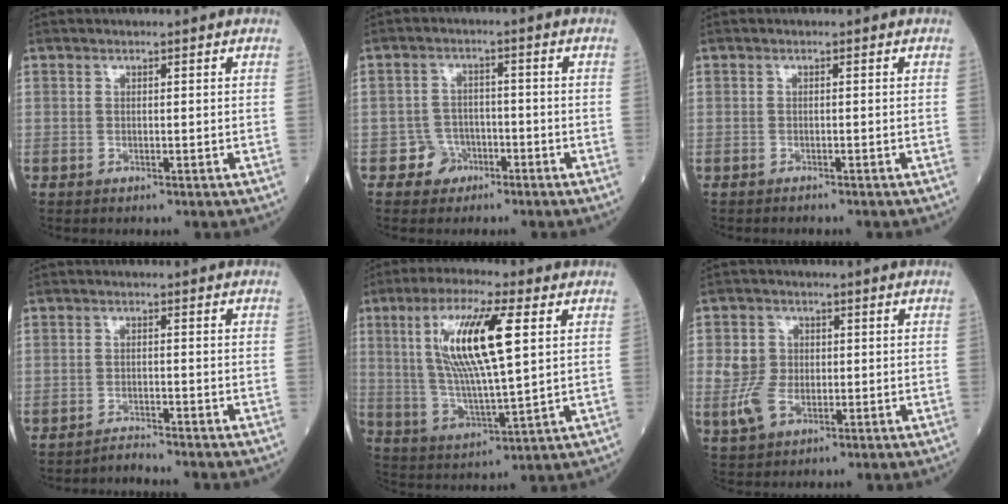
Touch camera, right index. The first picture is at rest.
{"total": 3.5, "force": [-2.0, 2.9, 0.0], "torque": [0.006, 0.015, -0.036]}
{"total": 1.2, "force": [-1.1, 0.0, 0.5], "torque": [-0.009, 0.000, -0.014]}
{"total": 2.6, "force": [-2.4, -0.9, -0.3], "torque": [0.007, -0.011, -0.041]}
{"total": 14.7, "force": [4.0, 2.1, 14.0], "torque": [-0.280, 0.007, 0.074]}
{"total": 5.7, "force": [-0.8, 4.2, 3.7], "torque": [-0.090, 0.004, -0.011]}